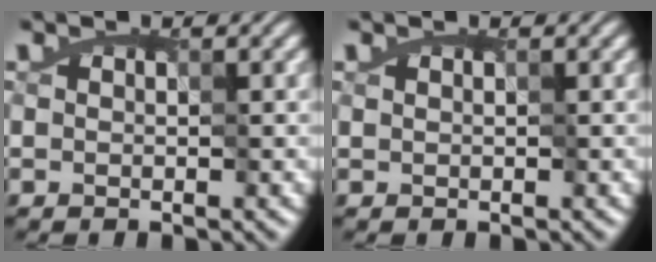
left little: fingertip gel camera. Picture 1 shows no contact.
{"total": 0.0}